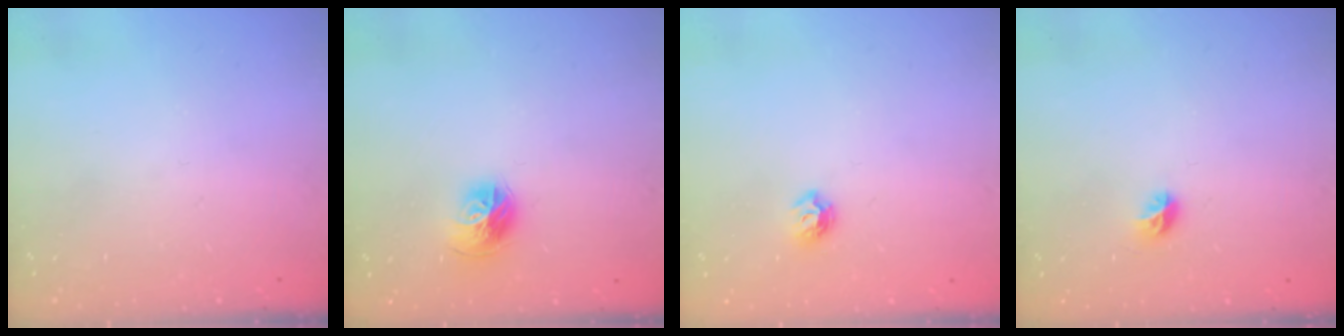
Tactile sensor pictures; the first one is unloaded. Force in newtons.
{"total": 10.0, "press": 9.9, "slide": 1.2}
{"total": 6.4, "press": 6.4, "slide": 0.7}
{"total": 5.4, "press": 5.2, "slide": 1.4}